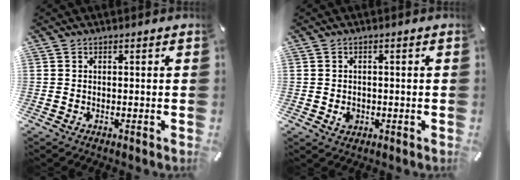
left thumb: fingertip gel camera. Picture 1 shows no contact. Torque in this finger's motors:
{"motor_torque": [0.05, 0.38, -0.16, -0.01, -0.02]}